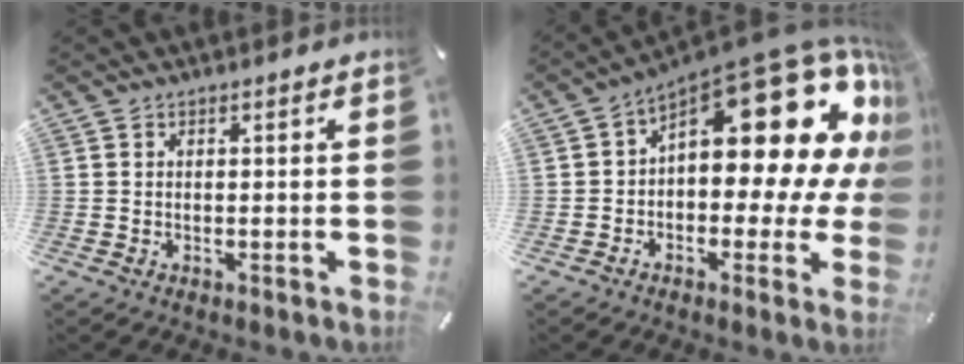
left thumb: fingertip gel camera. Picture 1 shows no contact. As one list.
[{"total": 23.9, "force": [10.1, 10.7, 18.8], "torque": [-0.244, -0.088, 0.171]}]